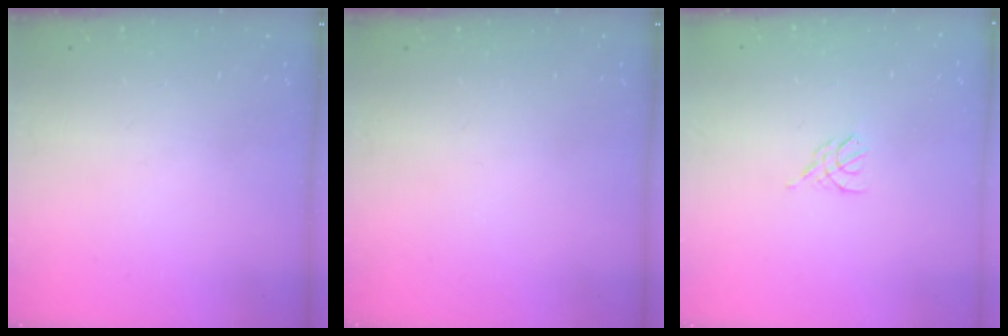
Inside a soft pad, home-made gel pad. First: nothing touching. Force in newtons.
{"total": 0.0}
{"total": 3.4, "press": 3.3, "slide": 0.5}